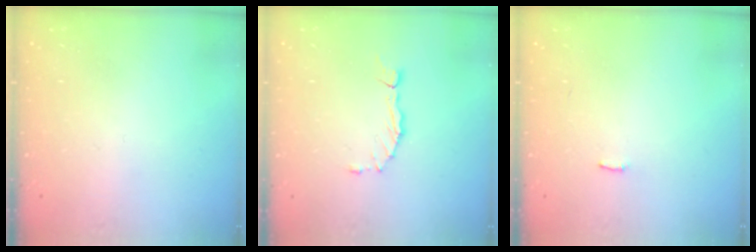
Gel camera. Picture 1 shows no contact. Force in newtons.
{"total": 1.6, "press": 1.6, "slide": 0.3}
{"total": 3.1, "press": 3.1, "slide": 0.2}